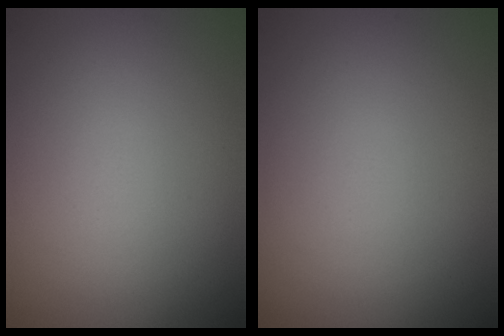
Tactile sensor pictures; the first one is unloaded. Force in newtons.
{"total": 0.0}